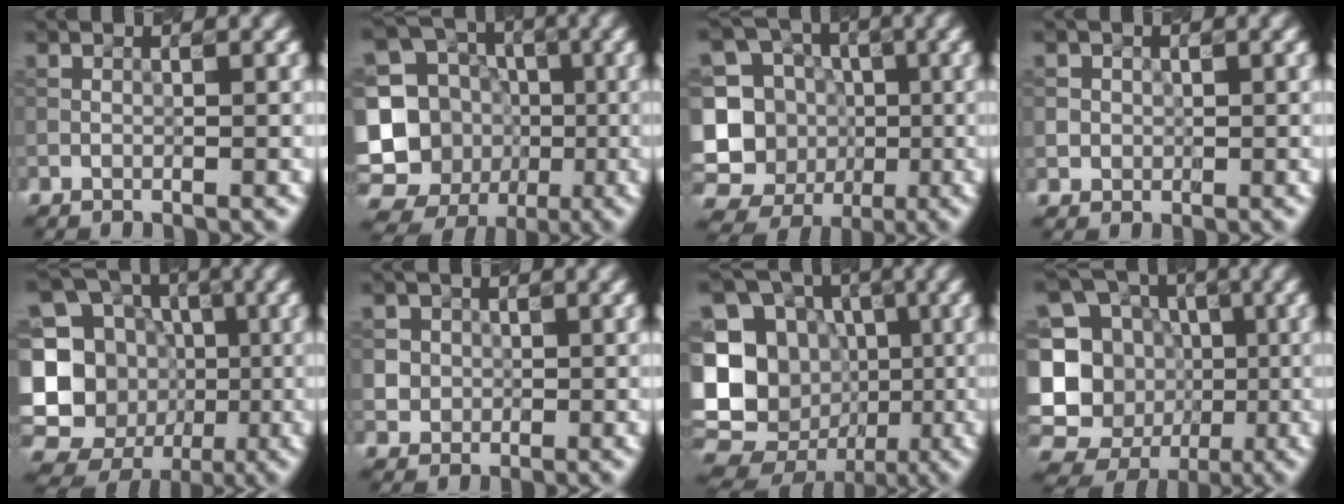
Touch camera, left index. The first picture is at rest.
{"total": 15.2, "force": [-1.4, 14.4, 4.5], "torque": [-0.122, -0.001, -0.024]}
{"total": 13.1, "force": [-0.5, 12.7, 3.3], "torque": [-0.116, 0.010, -0.009]}
{"total": 1.3, "force": [0.4, 1.2, -0.2], "torque": [0.024, 0.003, 0.002]}
{"total": 17.5, "force": [-1.0, 16.7, 5.3], "torque": [-0.134, 0.002, -0.032]}
{"total": 3.1, "force": [0.2, 3.0, 0.3], "torque": [0.024, 0.013, -0.012]}
{"total": 17.1, "force": [-2.3, 15.8, 6.4], "torque": [-0.169, 0.004, -0.046]}
{"total": 15.8, "force": [-0.5, 15.0, 4.9], "torque": [-0.143, 0.010, -0.011]}